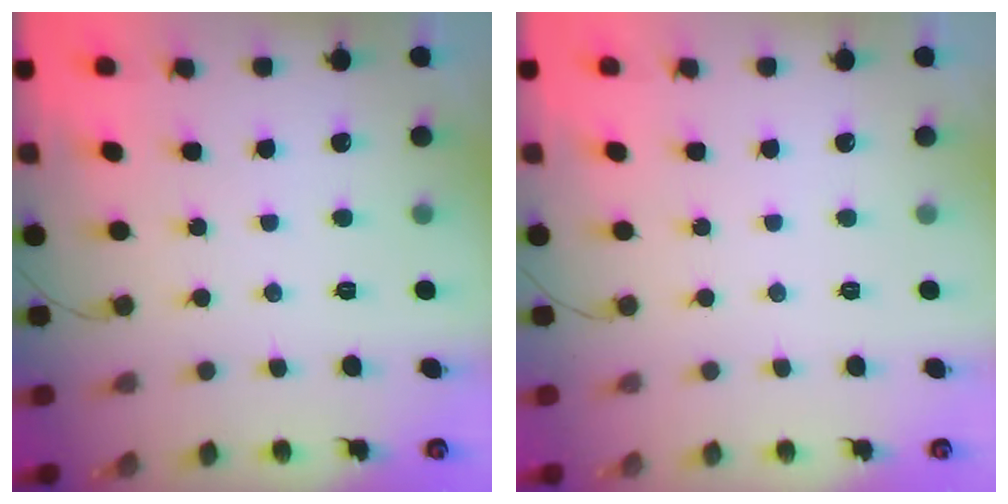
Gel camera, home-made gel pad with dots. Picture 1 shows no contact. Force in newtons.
{"total": 0.0}